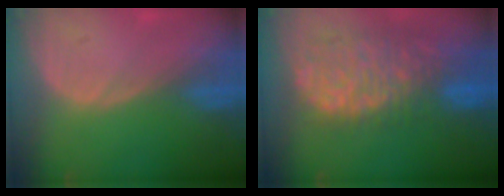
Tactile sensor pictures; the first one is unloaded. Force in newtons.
{"total": 12.5, "press": 10.2, "slide": 7.1}